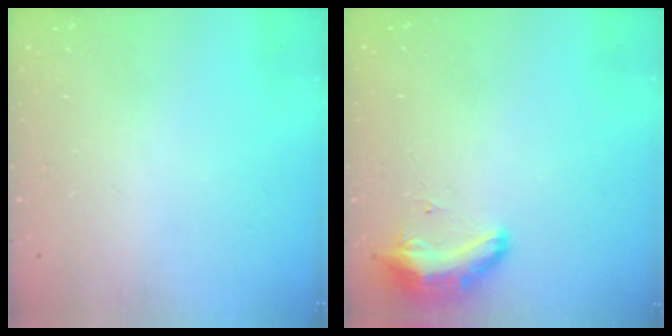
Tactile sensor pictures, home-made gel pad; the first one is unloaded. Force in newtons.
{"total": 9.0, "press": 8.7, "slide": 2.3}